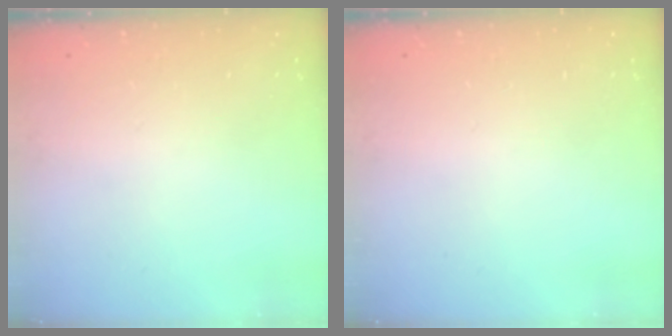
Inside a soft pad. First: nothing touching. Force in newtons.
{"total": 0.0}